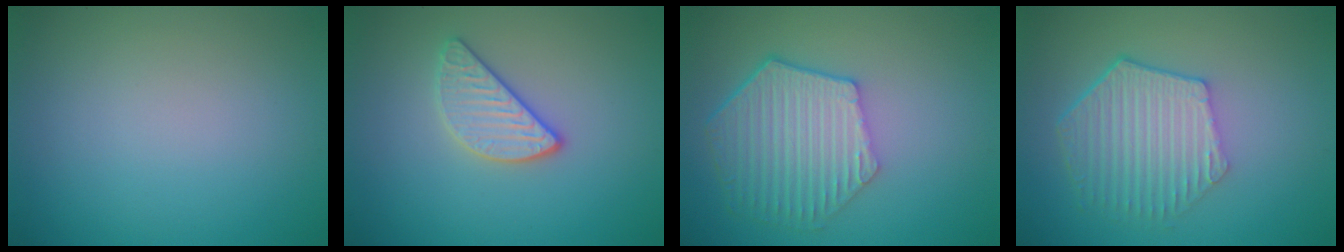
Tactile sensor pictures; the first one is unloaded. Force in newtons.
{"total": 2.6, "press": 2.5, "slide": 0.8}
{"total": 6.3, "press": 4.8, "slide": 4.0}
{"total": 6.0, "press": 4.4, "slide": 4.0}